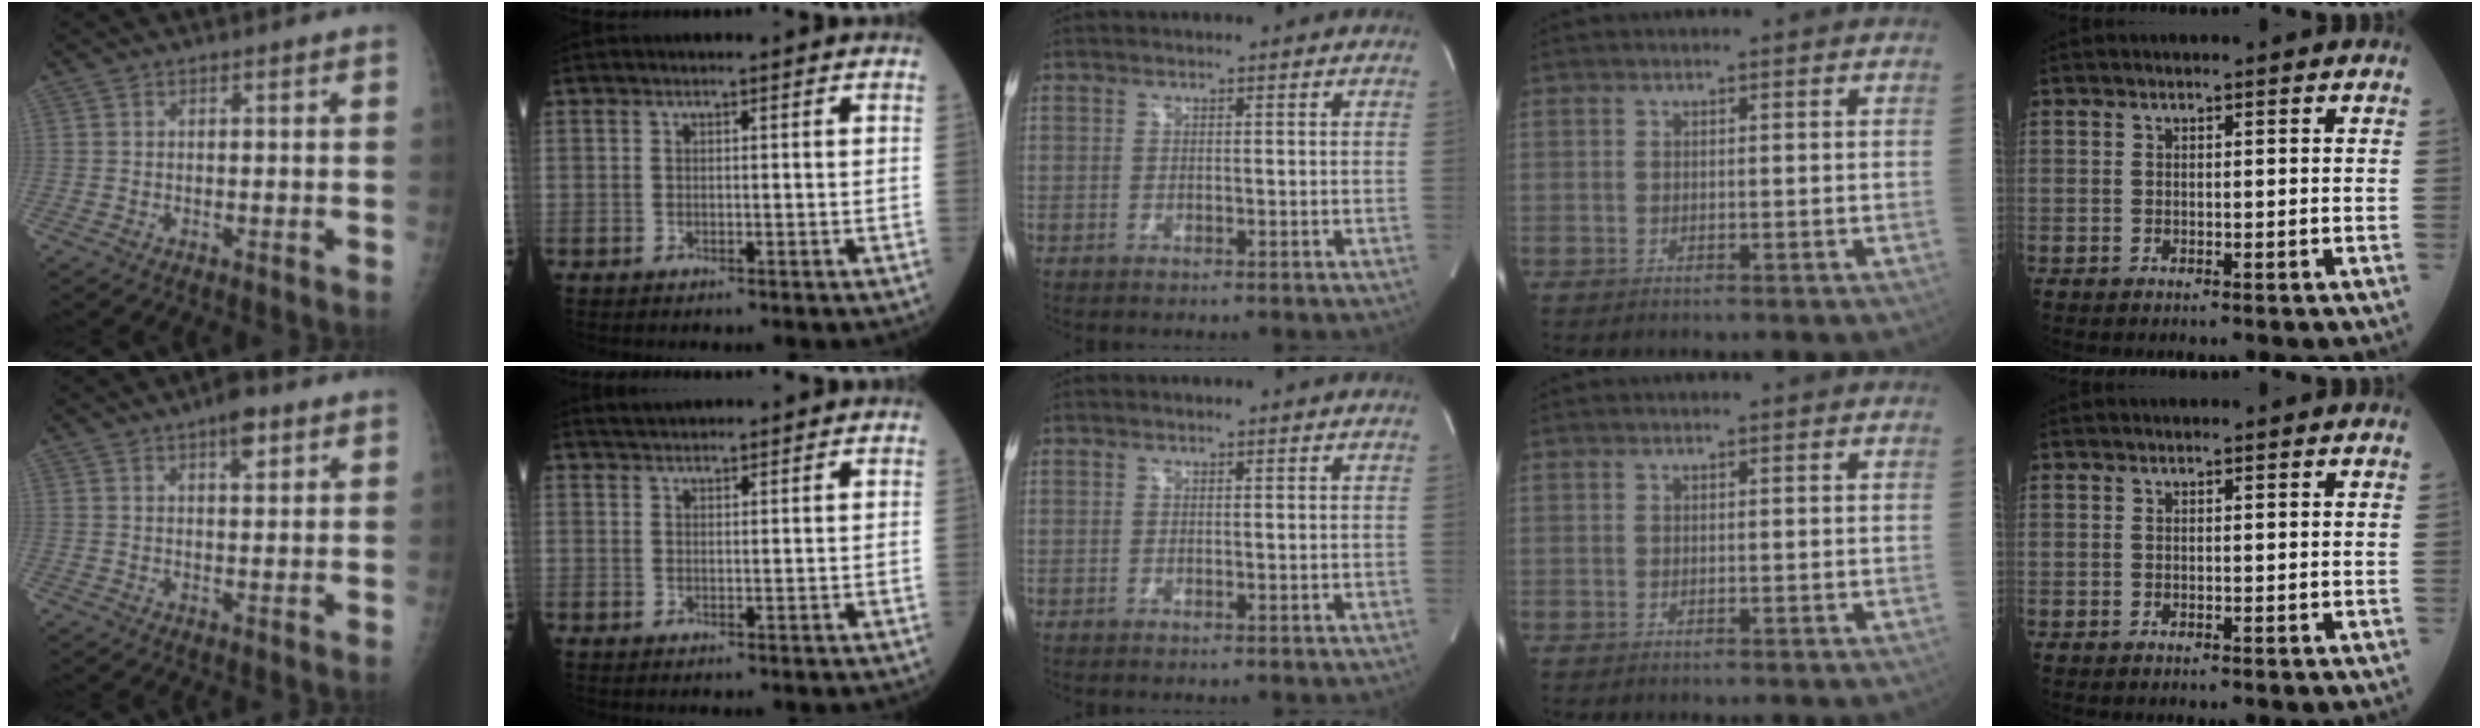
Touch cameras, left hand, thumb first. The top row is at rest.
{"thumb": {"total": 4.7, "force": [2.7, 1.9, 3.3], "torque": [-0.038, -0.010, 0.036]}, "index": {"total": 5.4, "force": [5.0, 1.2, 1.7], "torque": [-0.025, 0.037, 0.086]}}